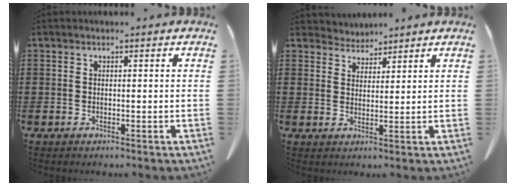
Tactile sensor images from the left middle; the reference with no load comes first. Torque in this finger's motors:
{"motor_torque": [0.05, -0.13, -0.14, -0.04]}